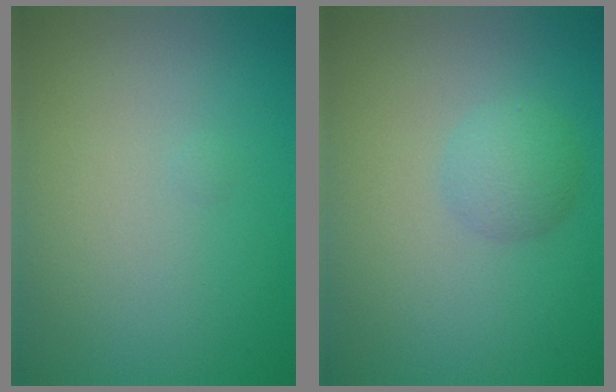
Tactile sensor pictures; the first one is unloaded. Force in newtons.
{"total": 2.1, "press": 2.1, "slide": 0.0}